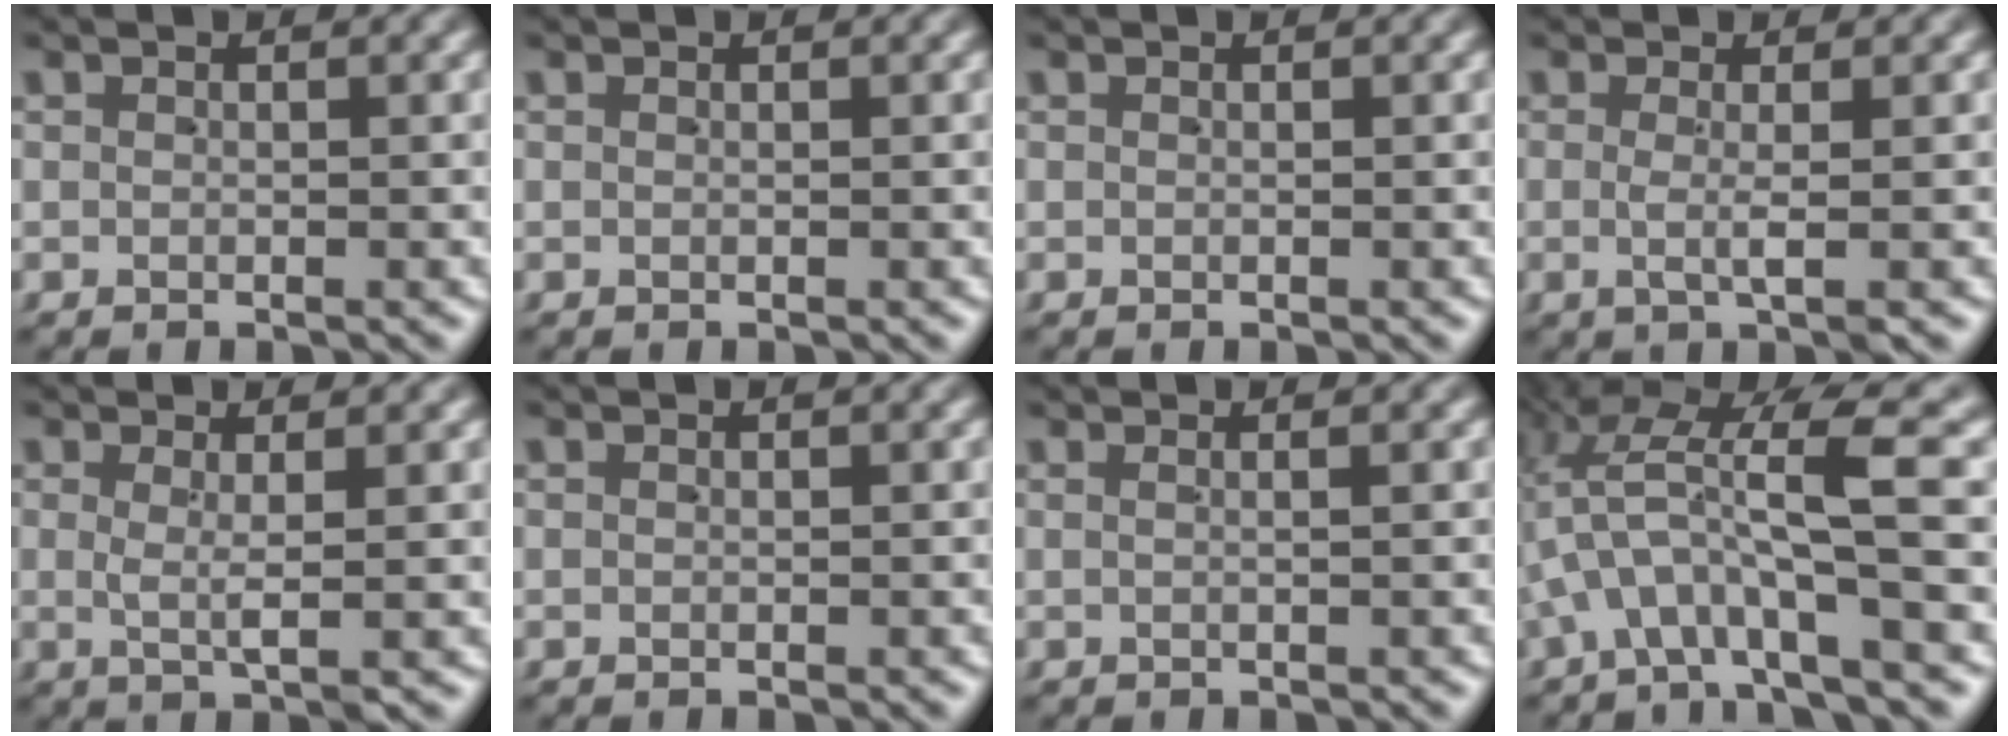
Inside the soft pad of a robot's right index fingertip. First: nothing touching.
{"total": 0.0}
{"total": 0.0}
{"total": 2.1, "force": [-0.2, -0.2, 2.0], "torque": [-0.040, -0.006, 0.001]}
{"total": 2.3, "force": [0.5, 0.0, 2.2], "torque": [-0.042, -0.007, 0.015]}
{"total": 0.0}
{"total": 0.8, "force": [0.2, -0.5, 0.5], "torque": [-0.008, 0.006, 0.002]}
{"total": 7.5, "force": [2.1, 3.3, 6.3], "torque": [-0.128, 0.011, 0.035]}